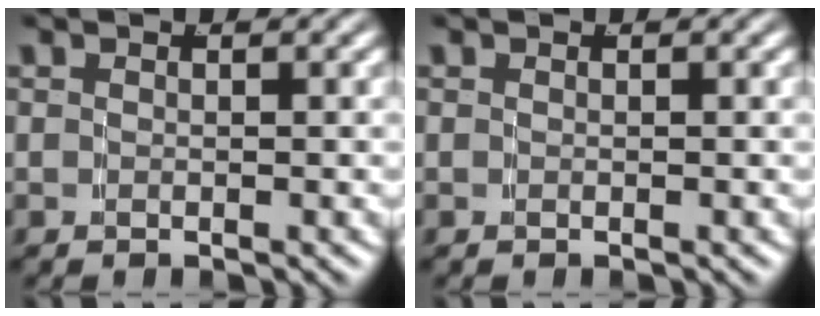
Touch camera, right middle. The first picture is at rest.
{"total": 0.0}